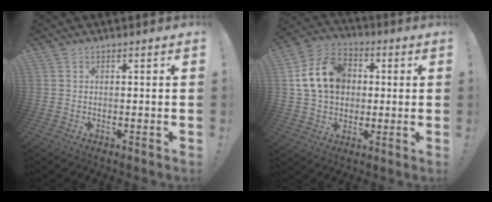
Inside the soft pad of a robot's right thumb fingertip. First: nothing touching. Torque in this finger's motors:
{"motor_torque": [0.68, 0.67, 0.73, 0.25, 0.07]}